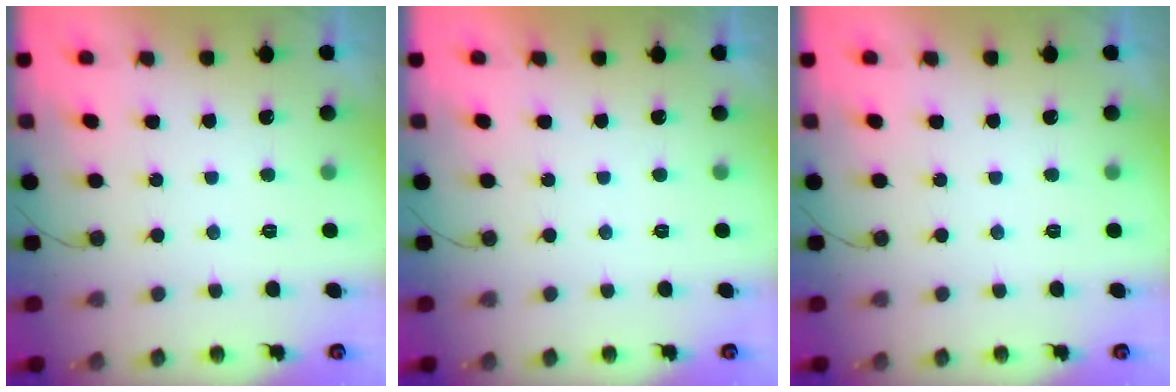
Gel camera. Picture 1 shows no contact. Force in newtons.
{"total": 1.7, "press": 1.7, "slide": 0.0}
{"total": 0.0}